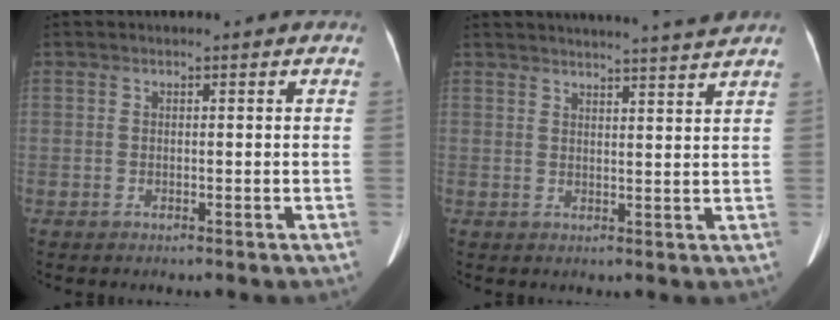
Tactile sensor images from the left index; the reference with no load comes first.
{"total": 12.4, "force": [11.7, -1.3, 3.9], "torque": [-0.060, -0.014, 0.143]}